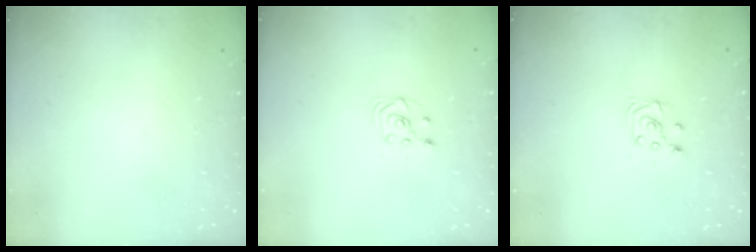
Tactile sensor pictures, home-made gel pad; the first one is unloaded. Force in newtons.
{"total": 2.5, "press": 2.2, "slide": 1.2}
{"total": 5.2, "press": 5.2, "slide": 0.5}